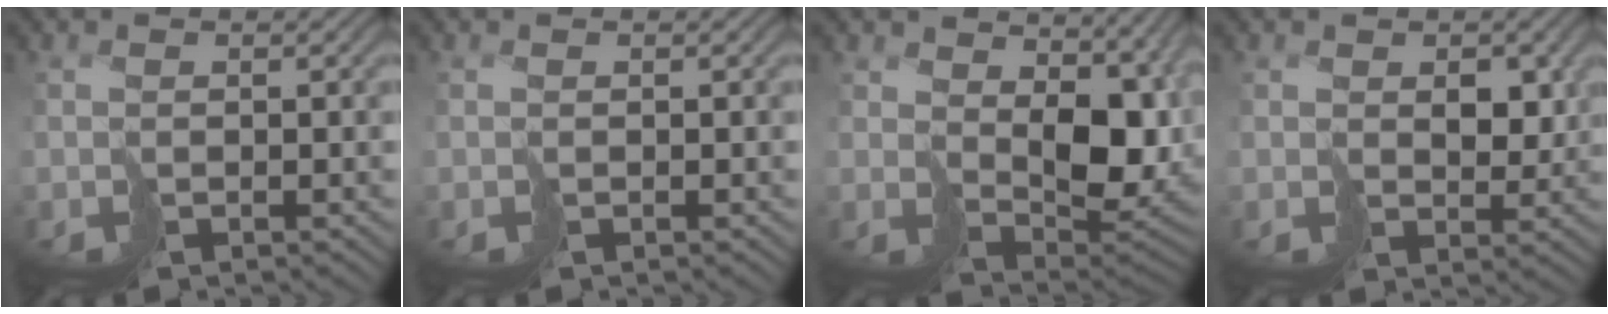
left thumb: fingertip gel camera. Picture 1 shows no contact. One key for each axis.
{"total": 0.0}
{"total": 11.0, "fx": 2.8, "fy": 6.9, "fz": 8.1, "tx": -0.168, "ty": -0.021, "tz": 0.071}
{"total": 3.8, "fx": 1.9, "fy": 2.6, "fz": 2.0, "tx": -0.035, "ty": -0.004, "tz": 0.042}